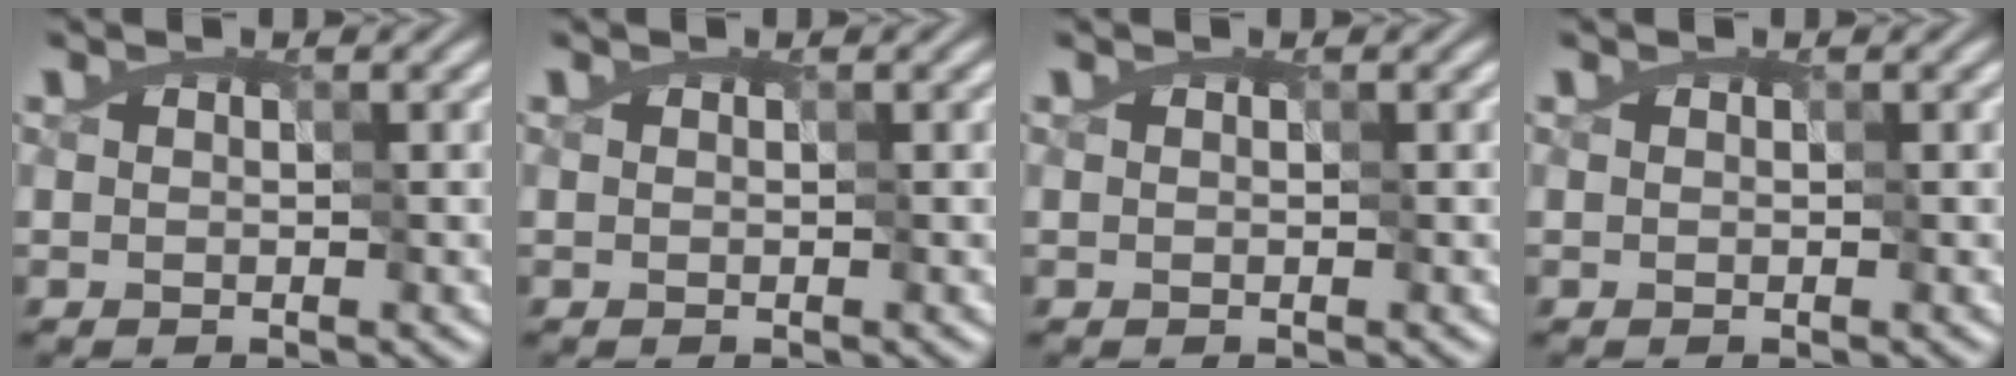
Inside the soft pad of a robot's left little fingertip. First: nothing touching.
{"total": 0.0}
{"total": 0.0}
{"total": 0.0}